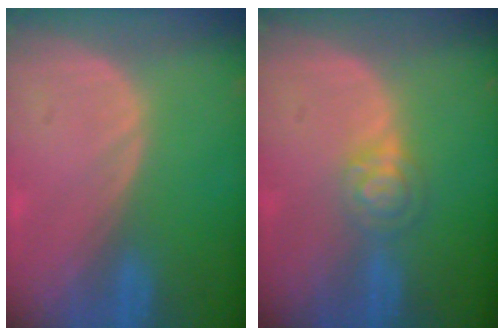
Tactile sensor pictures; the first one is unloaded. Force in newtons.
{"total": 4.0, "press": 3.6, "slide": 1.7}